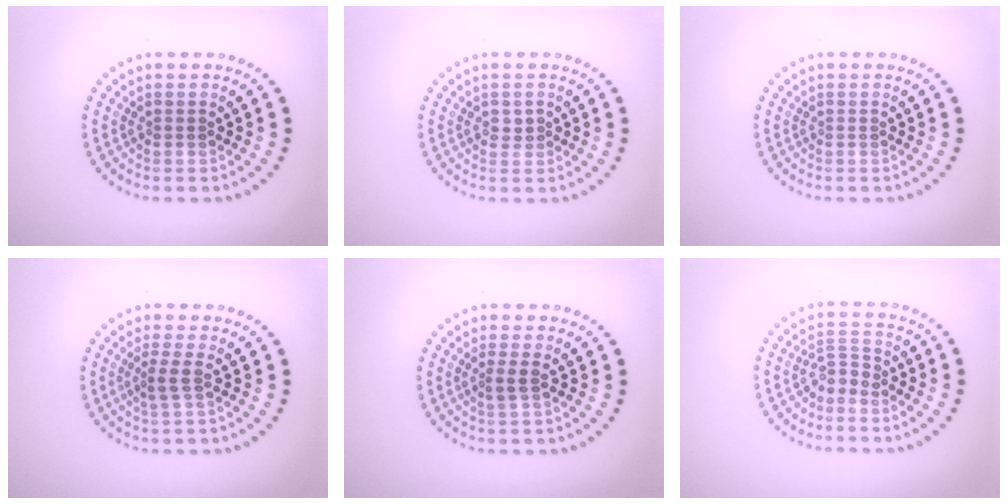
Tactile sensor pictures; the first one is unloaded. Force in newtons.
{"total": 1.1, "press": 1.1, "slide": 0.4}
{"total": 0.0}
{"total": 1.6, "press": 1.2, "slide": 1.0}
{"total": 1.3, "press": 1.1, "slide": 0.7}
{"total": 2.0, "press": 1.4, "slide": 1.4}